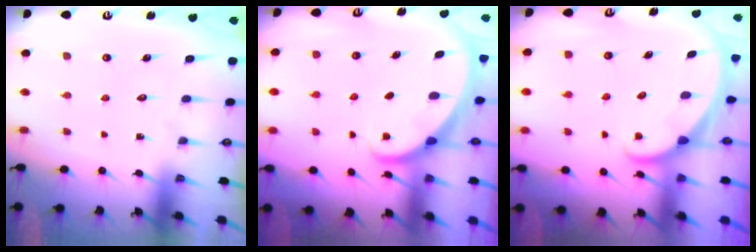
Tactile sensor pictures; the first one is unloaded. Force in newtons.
{"total": 2.3, "press": 2.3, "slide": 0.1}
{"total": 2.1, "press": 2.1, "slide": 0.0}